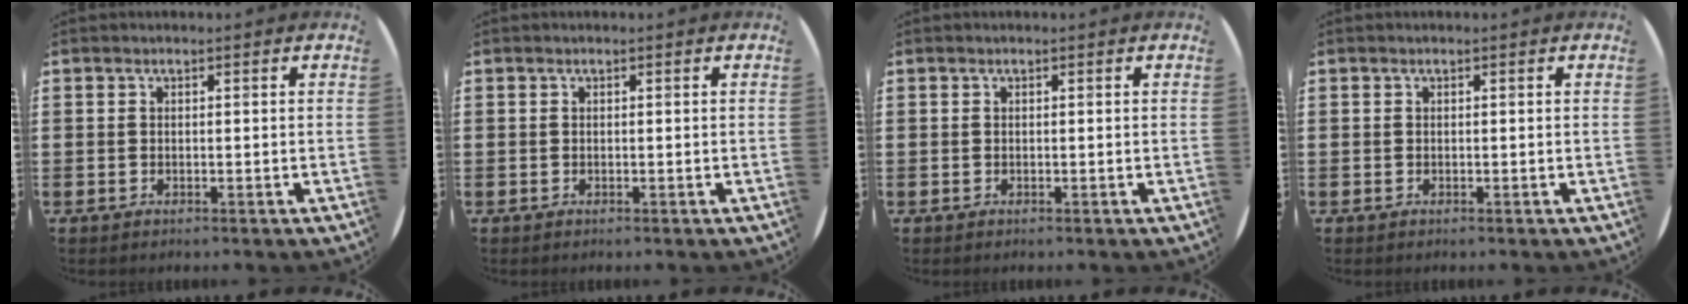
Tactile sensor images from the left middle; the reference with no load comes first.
{"total": 0.0}
{"total": 0.0}
{"total": 0.0}